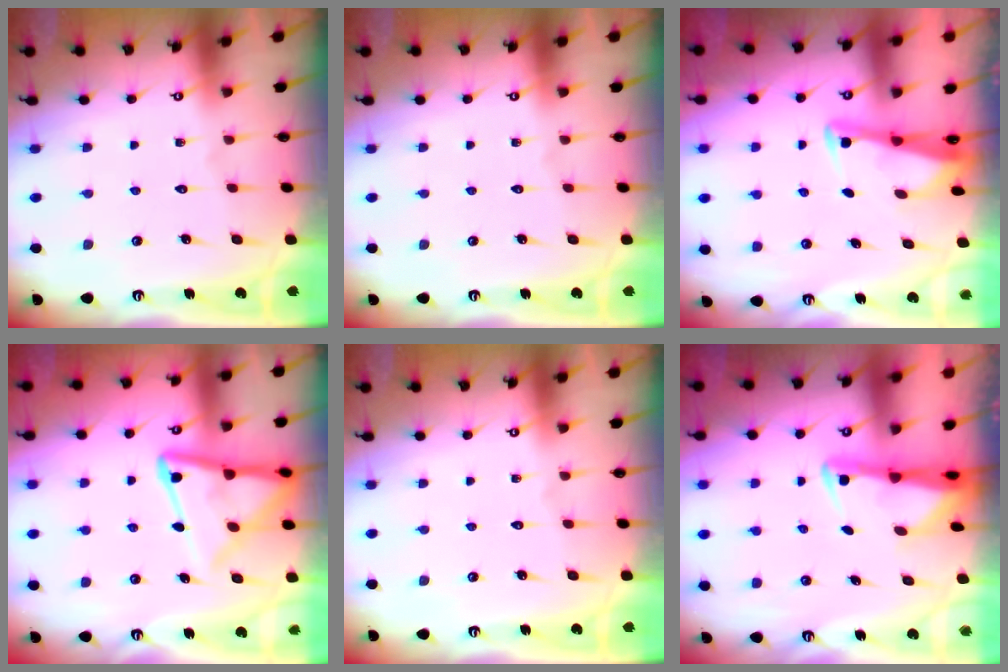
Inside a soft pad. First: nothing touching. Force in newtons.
{"total": 0.0}
{"total": 3.0, "press": 2.9, "slide": 0.3}
{"total": 13.3, "press": 13.2, "slide": 1.3}
{"total": 0.0}
{"total": 3.0, "press": 2.9, "slide": 0.5}